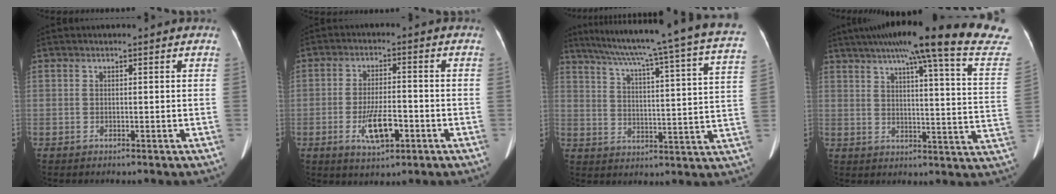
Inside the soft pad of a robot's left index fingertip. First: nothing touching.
{"total": 6.9, "force": [-2.7, 2.2, 6.0], "torque": [-0.114, -0.004, -0.043]}
{"total": 28.0, "force": [22.7, 0.2, 16.3], "torque": [-0.248, -0.034, 0.284]}
{"total": 27.7, "force": [23.3, 0.2, 15.1], "torque": [-0.196, -0.048, 0.279]}